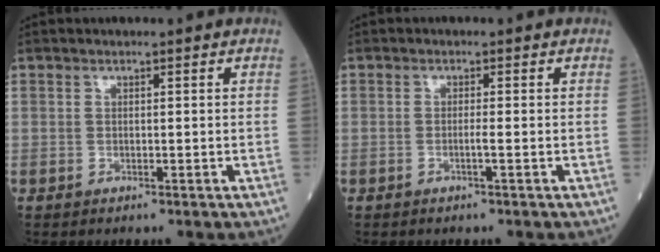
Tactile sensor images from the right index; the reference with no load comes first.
{"total": 0.7, "force": [-0.3, -0.2, 0.7], "torque": [-0.011, 0.002, -0.005]}